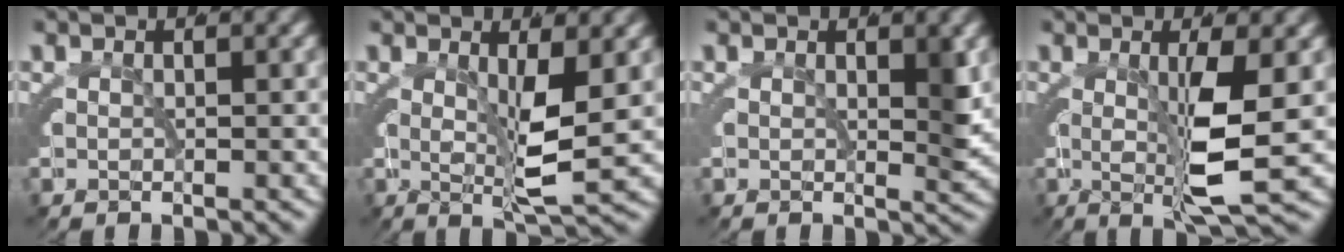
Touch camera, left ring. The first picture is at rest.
{"total": 2.9, "force": [0.4, -0.3, 2.8], "torque": [-0.050, -0.009, 0.008]}
{"total": 1.5, "force": [0.2, 0.0, 1.4], "torque": [-0.010, -0.010, 0.007]}
{"total": 4.4, "force": [-0.1, -0.3, 4.3], "torque": [-0.072, -0.007, 0.000]}